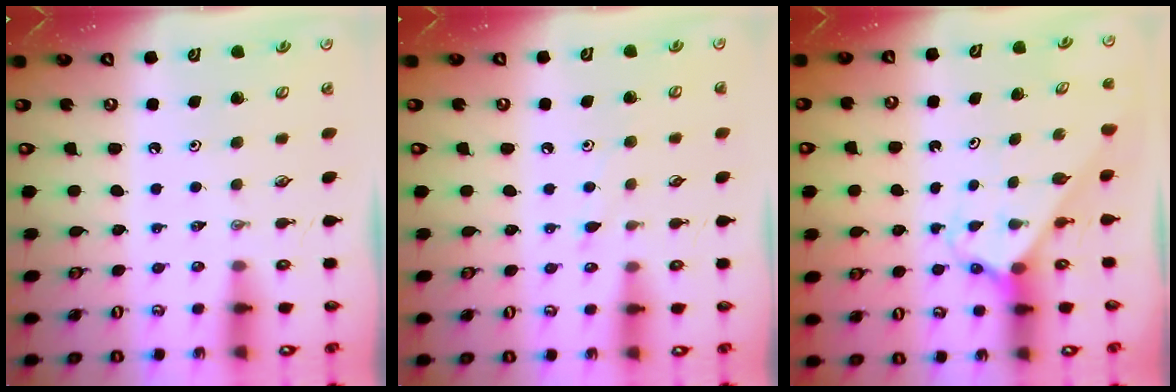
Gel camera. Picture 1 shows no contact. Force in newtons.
{"total": 6.7, "press": 6.6, "slide": 0.7}
{"total": 2.4, "press": 2.4, "slide": 0.2}